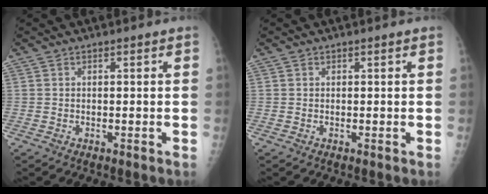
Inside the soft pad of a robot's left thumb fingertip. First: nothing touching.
{"total": 0.0}